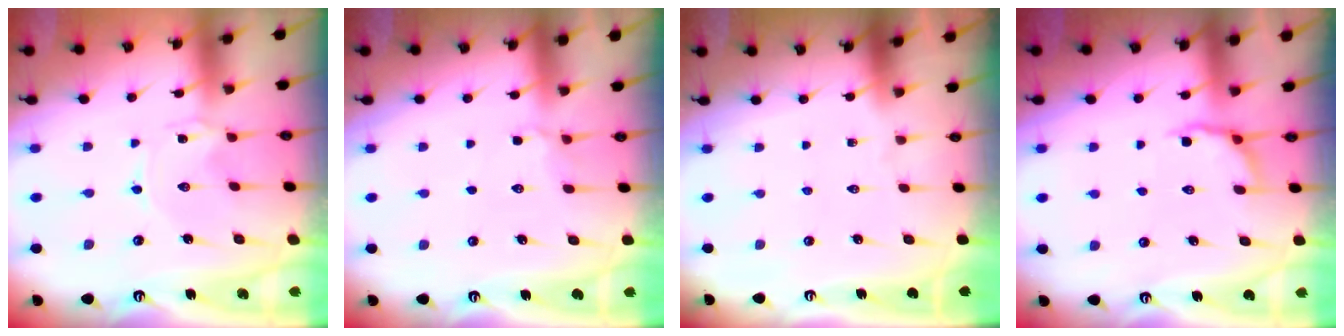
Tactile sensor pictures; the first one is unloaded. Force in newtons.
{"total": 4.0, "press": 3.9, "slide": 1.2}
{"total": 0.0}
{"total": 3.3, "press": 2.5, "slide": 2.2}